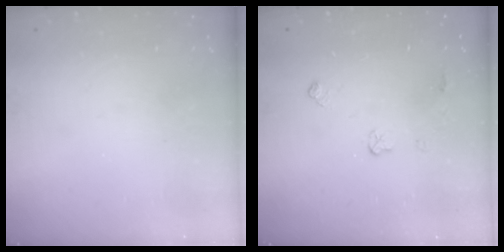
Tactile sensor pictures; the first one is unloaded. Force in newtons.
{"total": 4.6, "press": 4.6, "slide": 0.7}